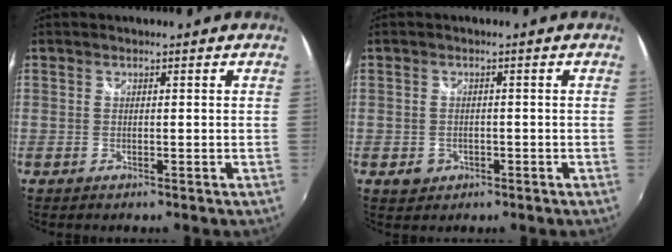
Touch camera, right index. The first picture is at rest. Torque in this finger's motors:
{"motor_torque": [0.09, 0.03, 0.02, 0.01]}